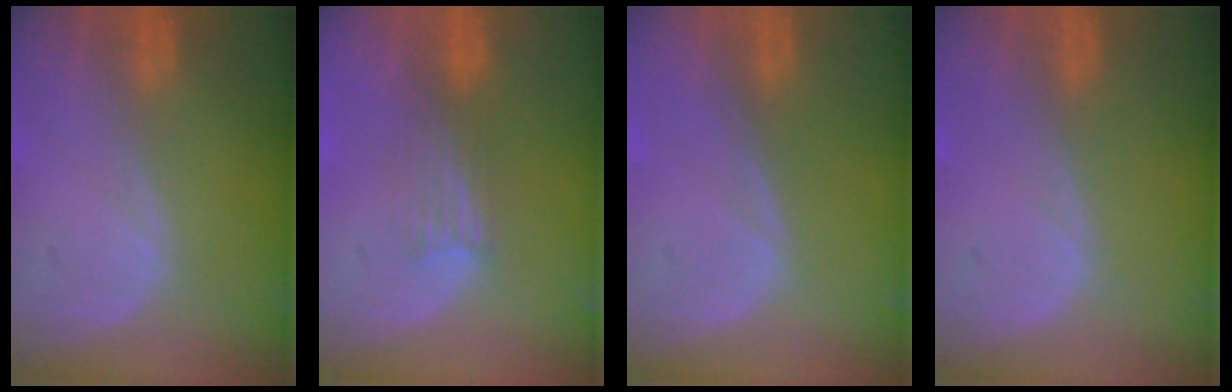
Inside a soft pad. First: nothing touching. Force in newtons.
{"total": 3.1, "press": 2.8, "slide": 1.2}
{"total": 0.0}
{"total": 0.0}